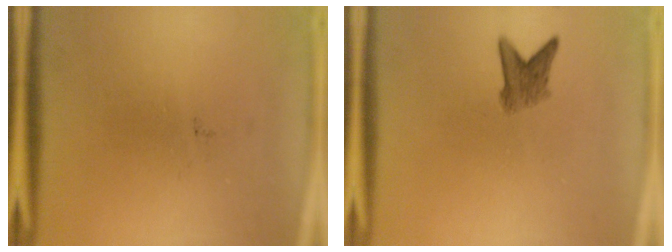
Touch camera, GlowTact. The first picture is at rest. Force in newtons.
{"total": 3.0}